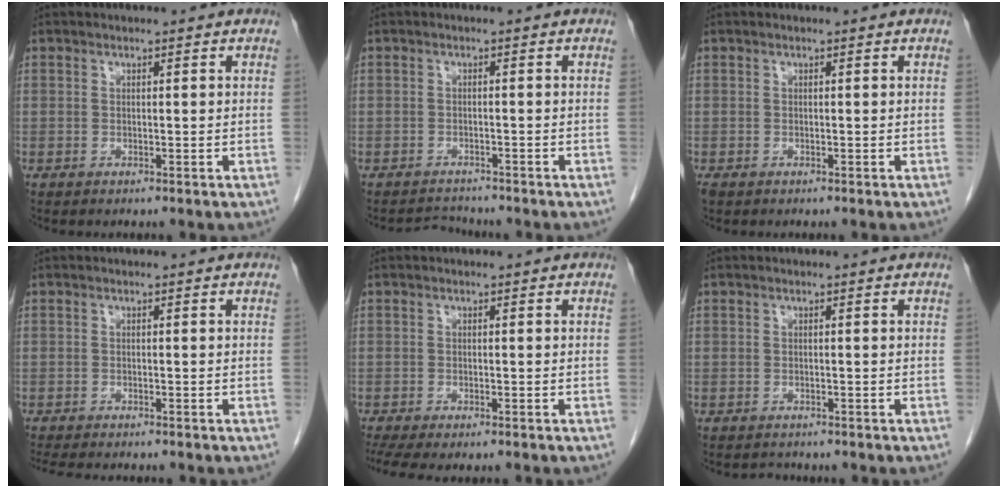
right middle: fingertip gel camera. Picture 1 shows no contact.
{"total": 2.2, "force": [-2.1, 0.2, -0.7], "torque": [0.006, -0.014, -0.033]}
{"total": 1.0, "force": [-0.7, 0.5, 0.5], "torque": [-0.012, -0.002, -0.009]}
{"total": 6.6, "force": [-5.8, 1.1, 2.8], "torque": [-0.042, -0.013, -0.088]}
{"total": 6.7, "force": [-5.4, 1.7, 3.5], "torque": [-0.060, -0.008, -0.084]}
{"total": 1.2, "force": [-1.1, 0.4, -0.2], "torque": [-0.003, -0.005, -0.016]}